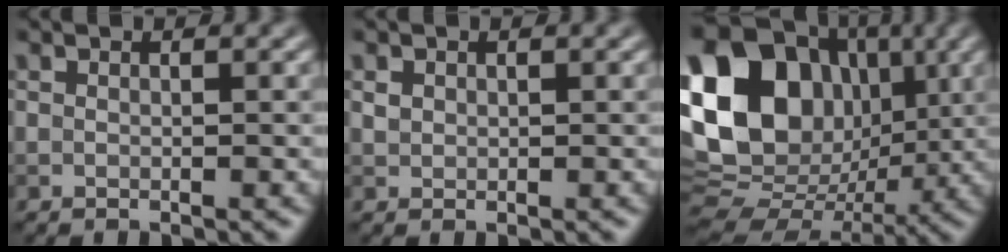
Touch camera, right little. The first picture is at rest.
{"total": 0.8, "force": [0.3, 0.7, 0.2], "torque": [-0.003, -0.001, 0.006]}
{"total": 18.7, "force": [3.2, 14.8, 11.1], "torque": [-0.215, 0.015, 0.057]}